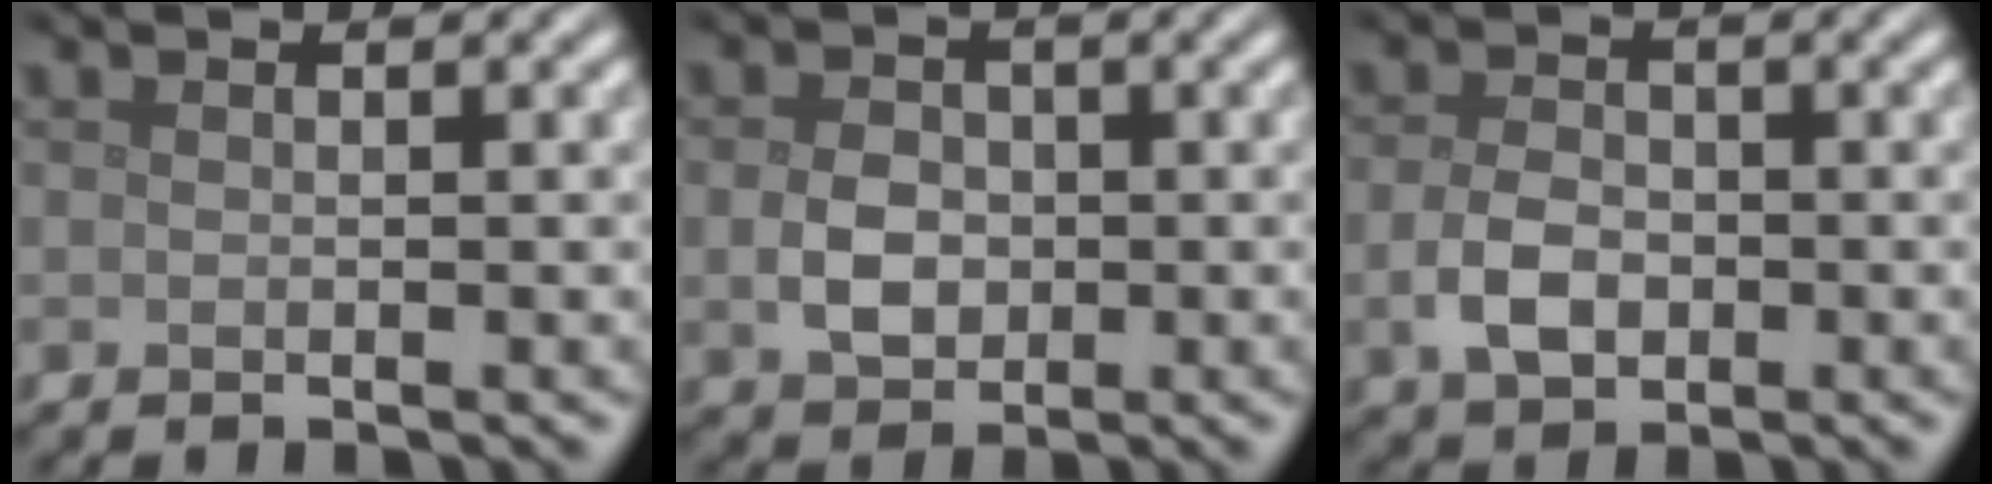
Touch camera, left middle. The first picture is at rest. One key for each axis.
{"total": 3.0, "fx": -0.3, "fy": 2.4, "fz": 1.8, "tx": -0.038, "ty": -0.002, "tz": -0.009}
{"total": 3.2, "fx": -0.7, "fy": 2.2, "fz": 2.2, "tx": -0.047, "ty": -0.003, "tz": -0.017}